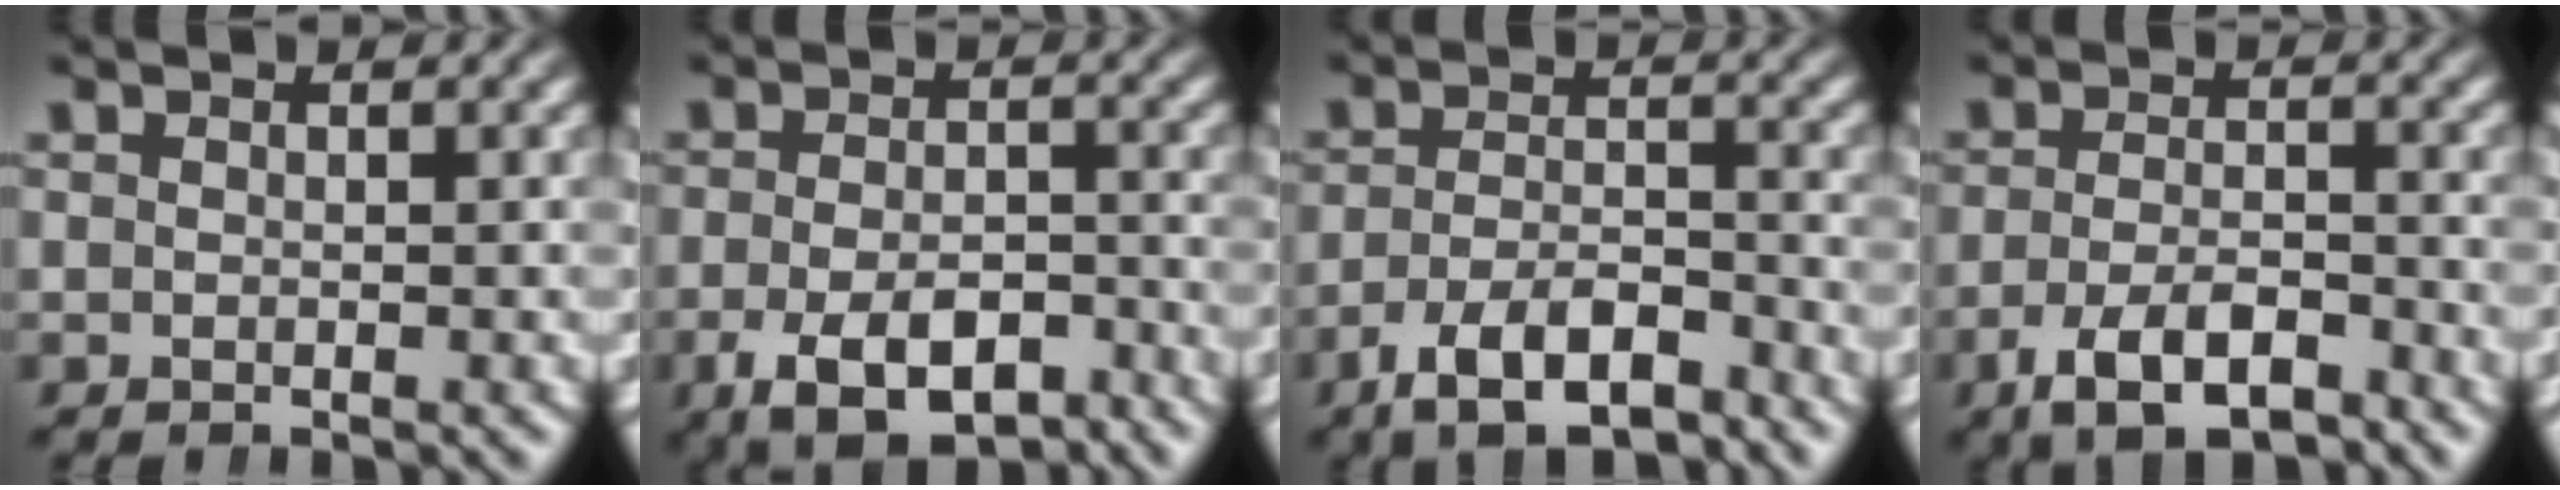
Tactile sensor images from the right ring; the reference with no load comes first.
{"total": 6.8, "force": [-4.2, 3.3, 4.1], "torque": [-0.059, -0.023, -0.060]}
{"total": 6.0, "force": [-4.4, 2.4, 3.4], "torque": [-0.039, -0.017, -0.066]}
{"total": 5.6, "force": [-3.7, 2.2, 3.5], "torque": [-0.043, -0.016, -0.052]}